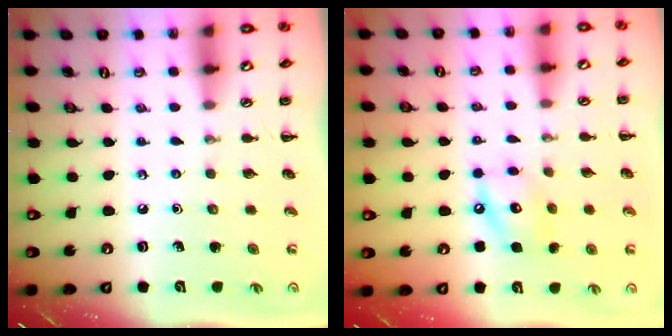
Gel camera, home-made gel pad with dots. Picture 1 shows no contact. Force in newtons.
{"total": 10.6, "press": 10.5, "slide": 1.5}